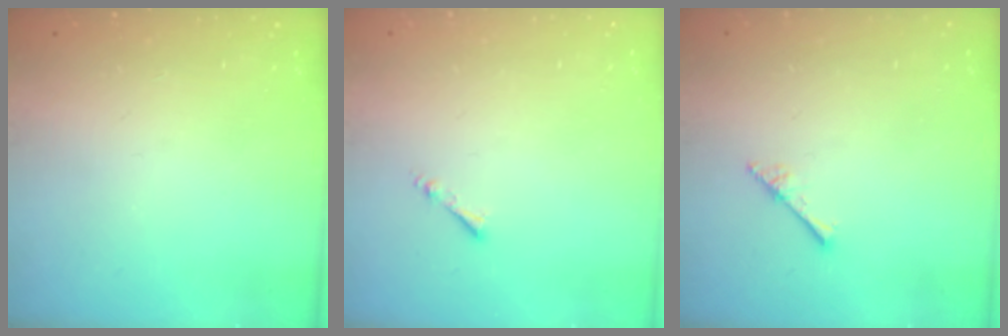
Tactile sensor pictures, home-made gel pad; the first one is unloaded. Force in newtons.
{"total": 1.3, "press": 1.2, "slide": 0.3}
{"total": 2.3, "press": 2.3, "slide": 0.2}